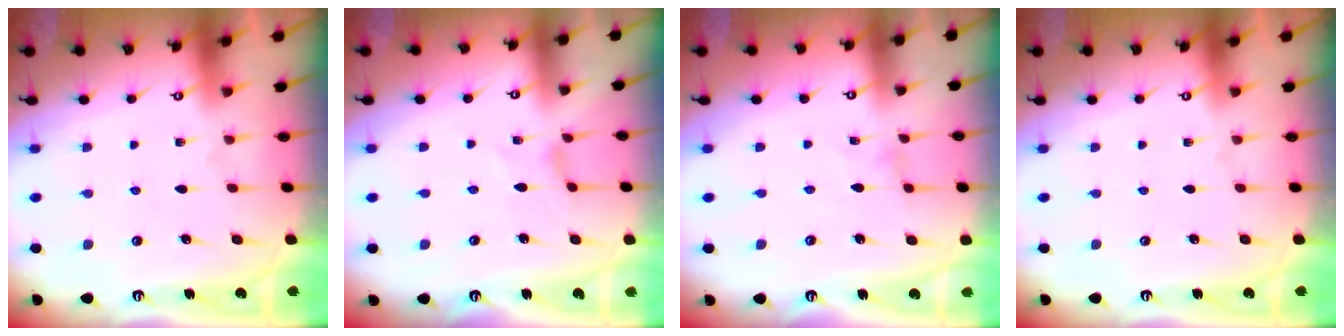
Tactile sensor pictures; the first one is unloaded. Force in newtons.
{"total": 0.7, "press": 0.7, "slide": 0.3}
{"total": 0.0}
{"total": 0.0}